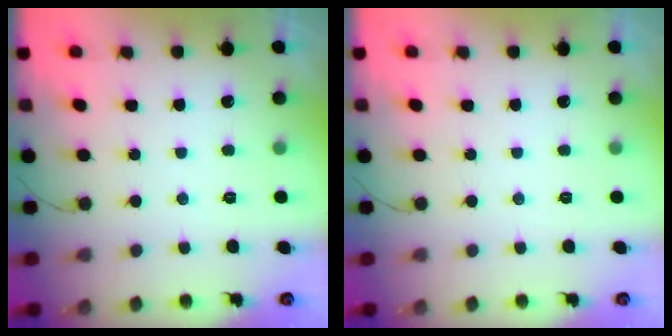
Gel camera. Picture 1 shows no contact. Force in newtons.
{"total": 0.0}